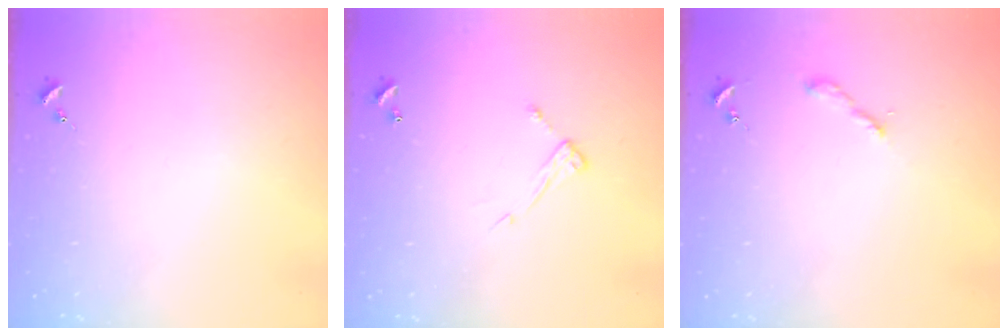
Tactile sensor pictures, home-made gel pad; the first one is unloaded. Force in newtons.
{"total": 7.0, "press": 7.0, "slide": 0.4}
{"total": 2.2, "press": 2.2, "slide": 0.2}